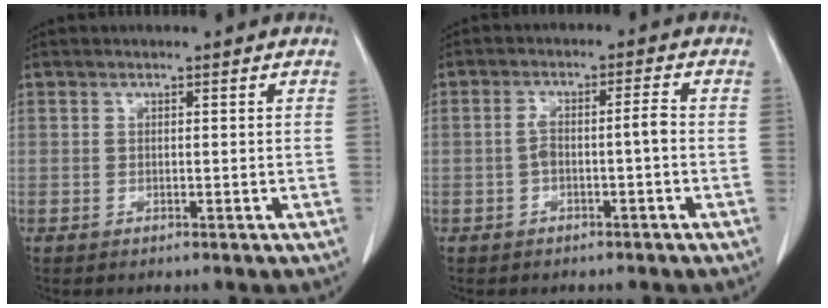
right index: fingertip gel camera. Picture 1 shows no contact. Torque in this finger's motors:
{"motor_torque": [0.62, -0.36, 0.18, 0.08]}